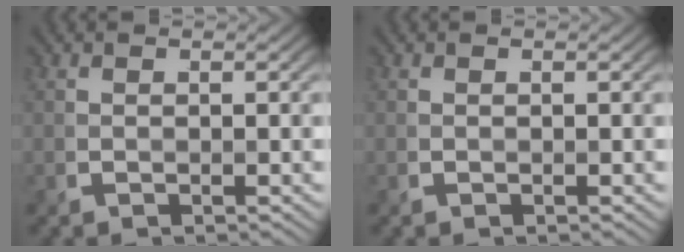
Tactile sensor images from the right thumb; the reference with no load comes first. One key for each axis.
{"total": 0.0}